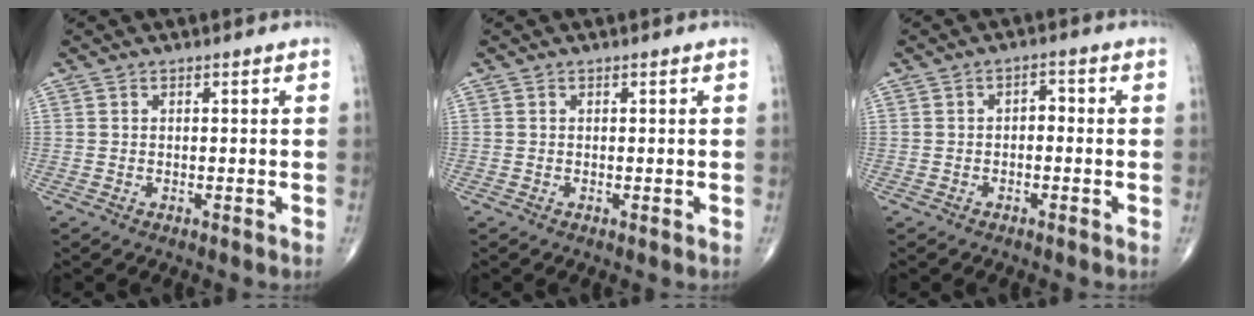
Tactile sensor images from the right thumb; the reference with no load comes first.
{"total": 0.0}
{"total": 2.2, "force": [-0.4, 1.4, 1.7], "torque": [-0.009, 0.012, -0.014]}